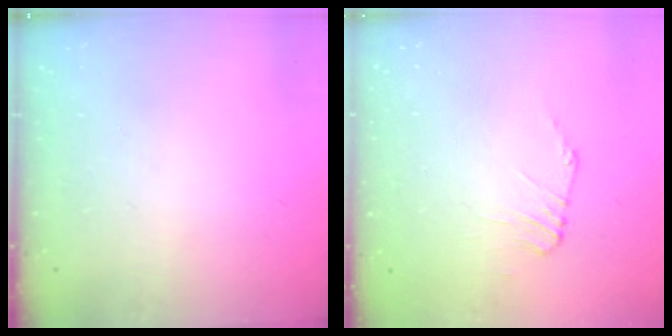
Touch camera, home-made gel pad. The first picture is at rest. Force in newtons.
{"total": 1.1, "press": 1.1, "slide": 0.3}